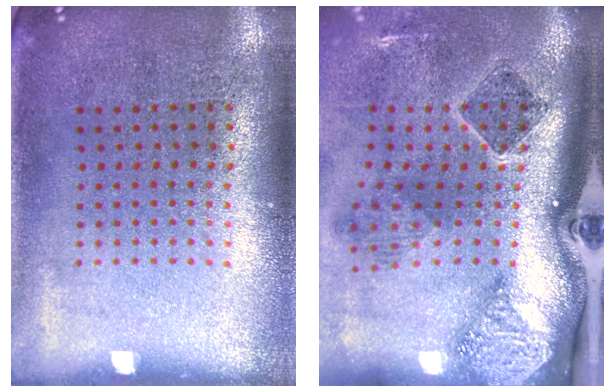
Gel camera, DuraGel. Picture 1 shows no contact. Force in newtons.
{"total": 3.0, "press": 2.0, "slide": 2.3}